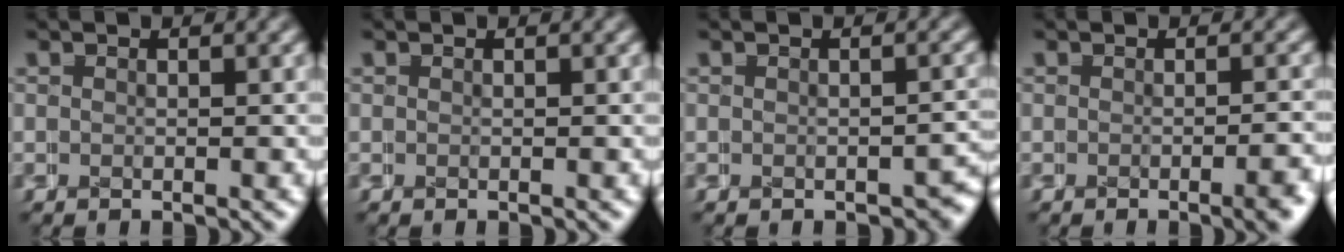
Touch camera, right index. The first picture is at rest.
{"total": 0.0}
{"total": 1.2, "force": [-1.0, 0.6, 0.3], "torque": [-0.002, 0.004, -0.018]}
{"total": 1.6, "force": [-1.2, -0.2, 0.9], "torque": [-0.008, 0.009, -0.023]}